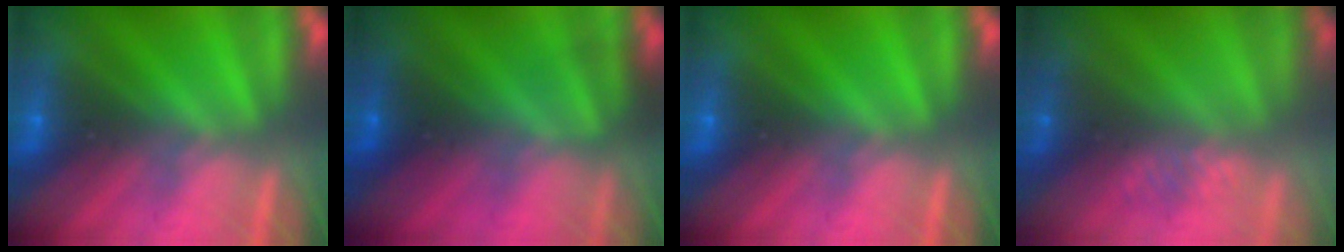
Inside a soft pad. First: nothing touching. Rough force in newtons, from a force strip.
{"total": 4.4}
{"total": 0.0}
{"total": 2.9}